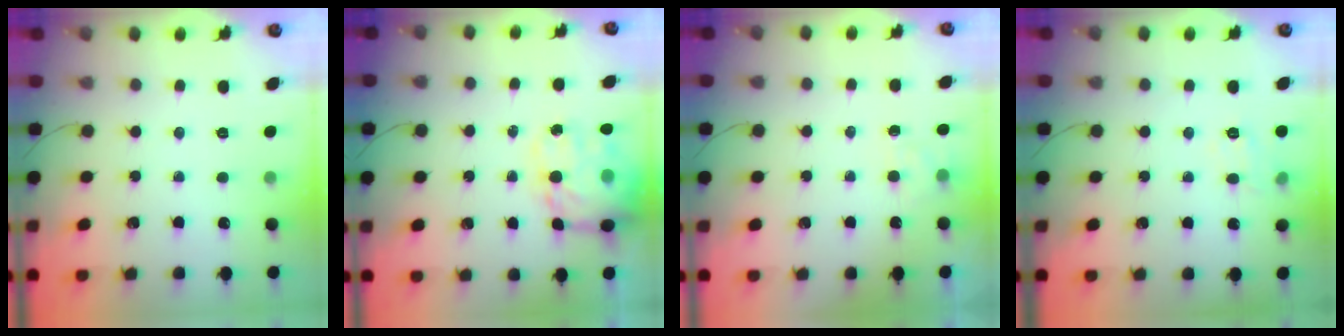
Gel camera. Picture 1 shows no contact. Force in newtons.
{"total": 16.3, "press": 15.8, "slide": 4.1}
{"total": 4.4, "press": 4.2, "slide": 1.4}
{"total": 8.1, "press": 8.1, "slide": 0.9}